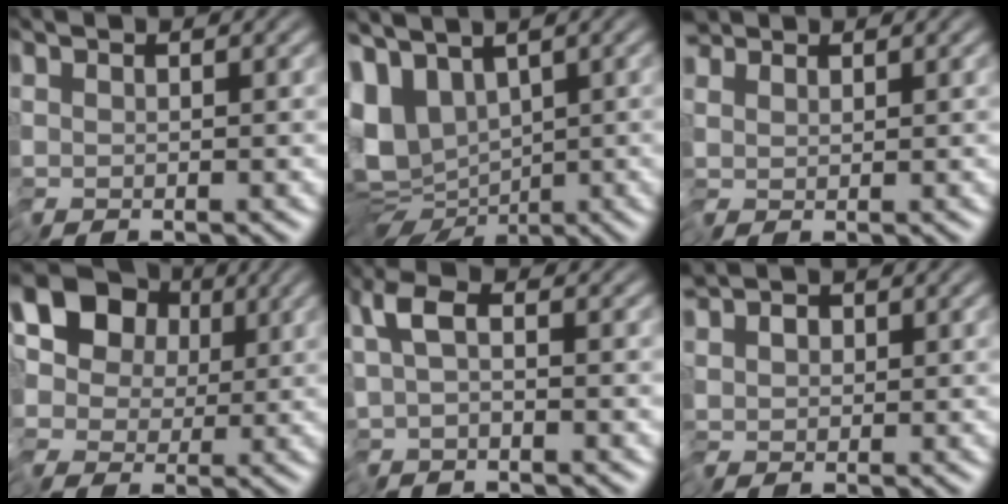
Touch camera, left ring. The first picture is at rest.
{"total": 13.3, "force": [-1.0, 10.4, 8.3], "torque": [-0.188, -0.006, 0.011]}
{"total": 1.9, "force": [0.9, 1.2, 1.2], "torque": [-0.035, 0.005, 0.013]}
{"total": 13.5, "force": [0.5, 12.2, 5.7], "torque": [-0.125, 0.013, -0.026]}
{"total": 2.1, "force": [-0.9, 1.0, 1.7], "torque": [-0.035, -0.006, -0.023]}
{"total": 2.2, "force": [-0.2, 1.4, 1.7], "torque": [-0.042, -0.001, -0.009]}